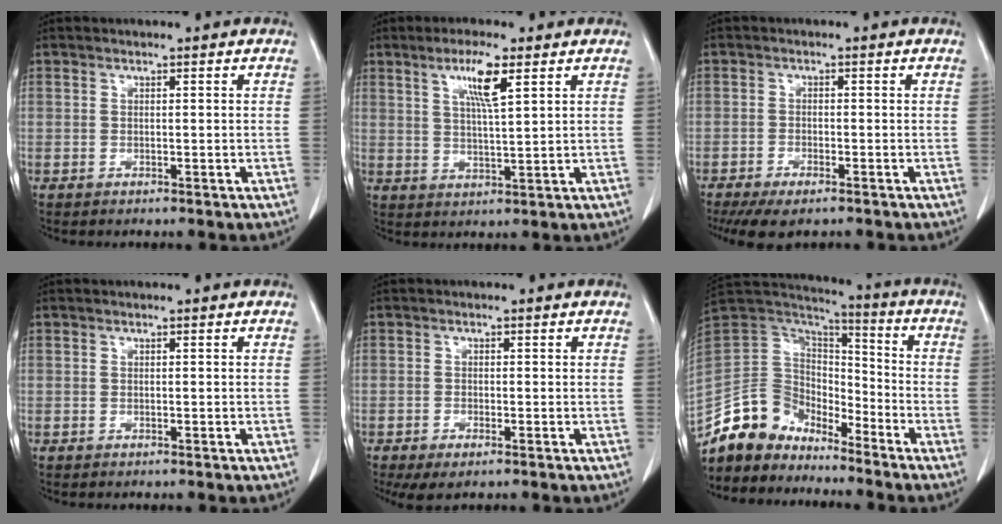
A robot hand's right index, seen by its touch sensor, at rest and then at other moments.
{"total": 6.3, "force": [3.1, 0.3, 5.5], "torque": [-0.102, -0.001, 0.056]}
{"total": 6.4, "force": [-4.8, 2.1, 3.7], "torque": [-0.056, -0.011, -0.077]}
{"total": 0.0}
{"total": 2.9, "force": [-1.6, 1.0, 2.3], "torque": [-0.041, -0.004, -0.022]}
{"total": 11.7, "force": [-9.9, 6.1, 1.6], "torque": [-0.032, 0.061, -0.193]}